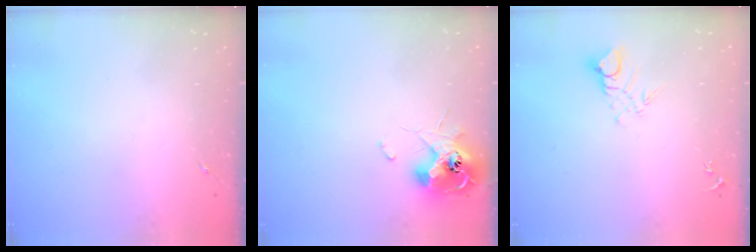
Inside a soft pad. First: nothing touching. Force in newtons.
{"total": 11.2, "press": 11.2, "slide": 0.8}
{"total": 6.2, "press": 6.2, "slide": 0.5}